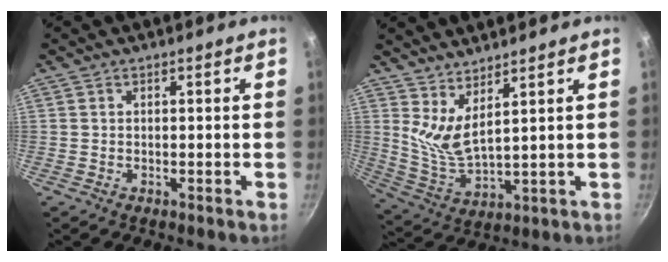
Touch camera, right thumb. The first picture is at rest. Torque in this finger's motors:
{"motor_torque": [0.44, 0.67, 0.52, -0.37, 0.08]}